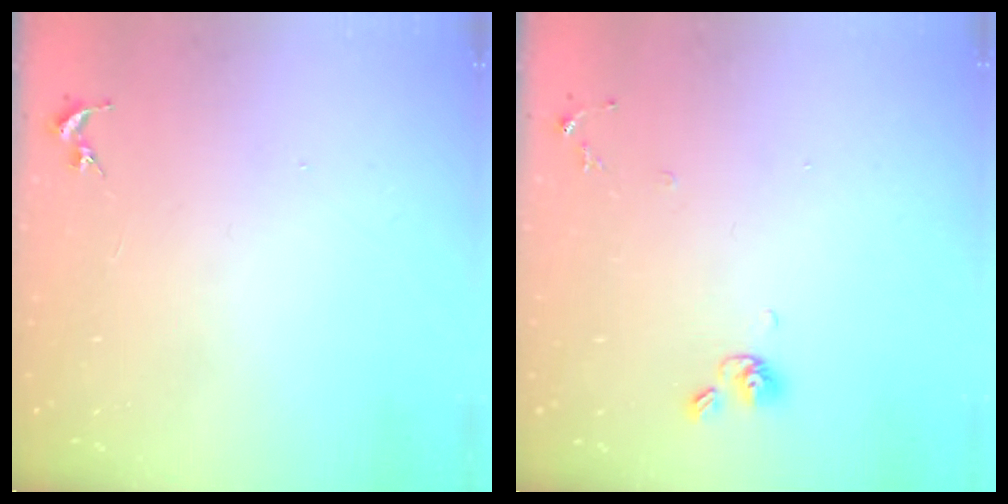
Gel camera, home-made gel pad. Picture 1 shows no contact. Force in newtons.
{"total": 7.1, "press": 6.8, "slide": 2.1}